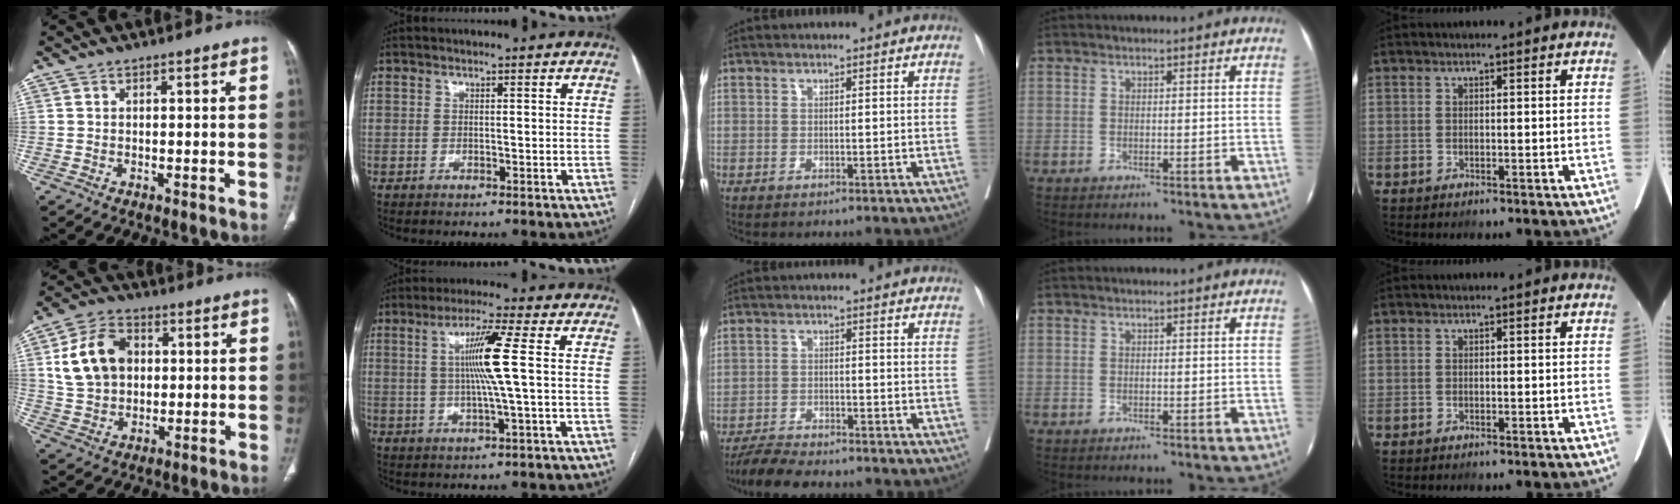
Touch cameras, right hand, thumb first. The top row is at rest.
{"thumb": {"total": 12.7, "force": [2.6, 9.4, 8.1], "torque": [-0.130, 0.009, 0.048]}, "index": {"total": 7.7, "force": [0.9, -1.2, 7.6], "torque": [-0.142, 0.001, 0.019]}, "middle": {"total": 6.9, "force": [-6.4, 0.7, 2.5], "torque": [-0.038, -0.019, -0.110]}}